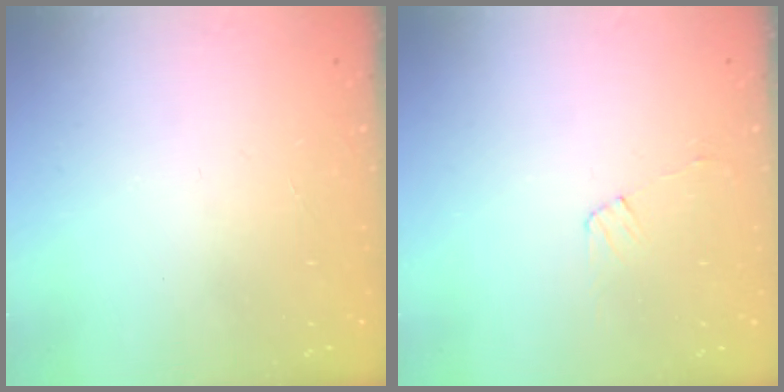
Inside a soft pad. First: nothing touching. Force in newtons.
{"total": 4.4, "press": 4.4, "slide": 0.4}